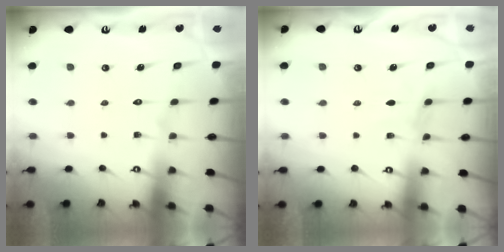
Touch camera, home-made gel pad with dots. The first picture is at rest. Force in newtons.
{"total": 2.6, "press": 2.6, "slide": 0.3}